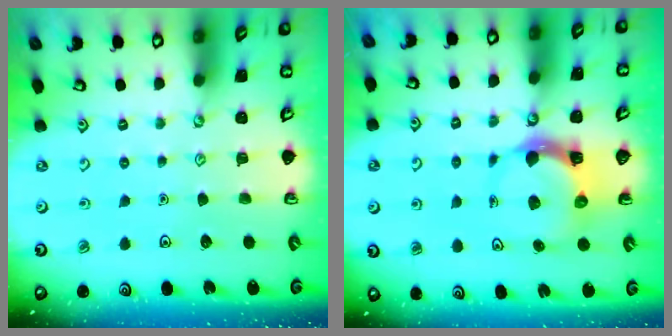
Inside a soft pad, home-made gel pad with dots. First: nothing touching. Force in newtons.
{"total": 4.7, "press": 4.7, "slide": 0.7}